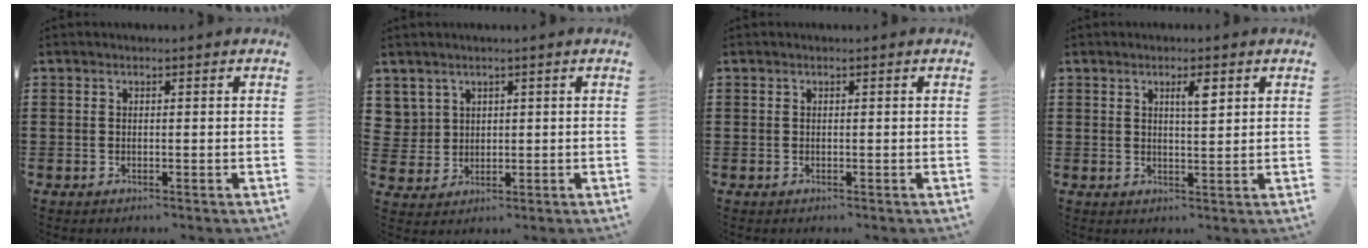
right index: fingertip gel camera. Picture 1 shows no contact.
{"total": 3.2, "force": [1.7, 2.7, 0.1], "torque": [-0.018, 0.012, 0.033]}
{"total": 0.0}
{"total": 3.0, "force": [1.5, 0.6, 2.5], "torque": [-0.044, 0.002, 0.022]}